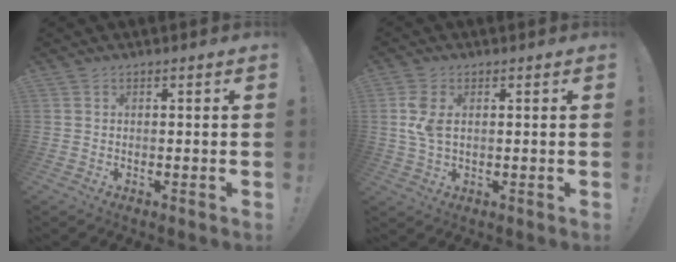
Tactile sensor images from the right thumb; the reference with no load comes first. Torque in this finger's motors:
{"motor_torque": [0.03, 0.15, 0.05, 0.05, 0.03]}